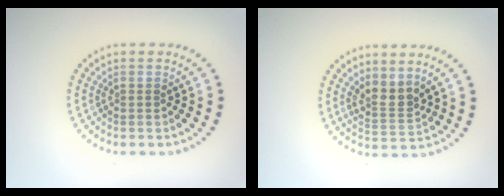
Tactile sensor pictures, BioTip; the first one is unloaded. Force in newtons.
{"total": 2.5, "press": 1.9, "slide": 1.6}